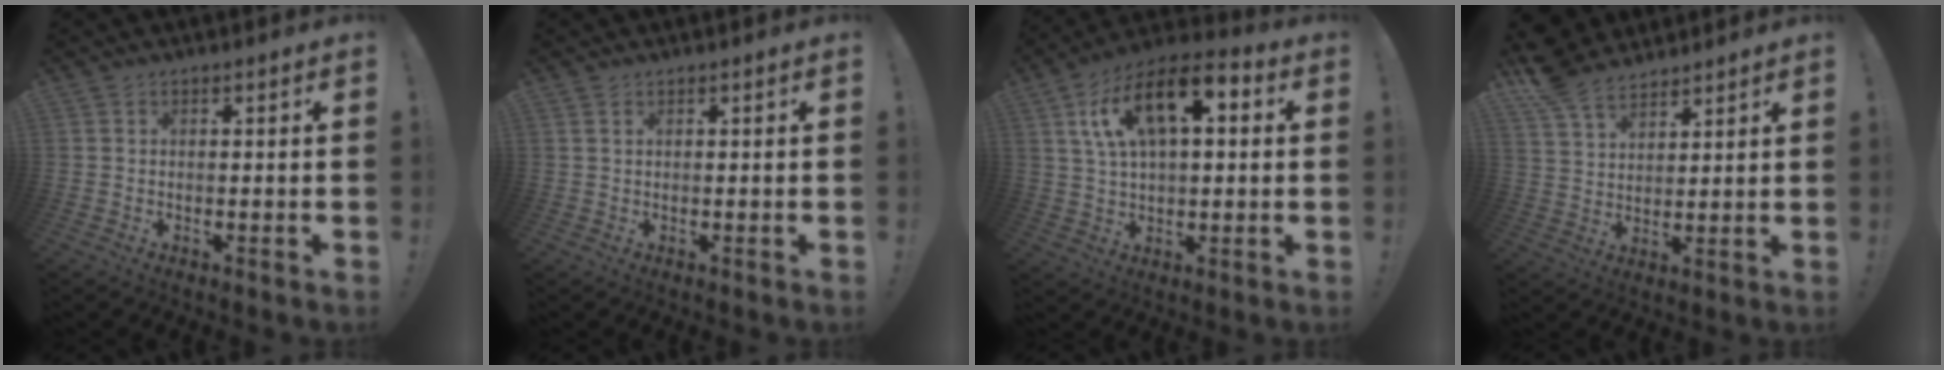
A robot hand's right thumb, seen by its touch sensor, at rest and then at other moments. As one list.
[{"total": 1.3, "force": [0.7, 0.8, 0.7], "torque": [-0.011, 0.001, 0.013]}, {"total": 16.9, "force": [6.2, 8.4, 13.3], "torque": [-0.228, -0.011, 0.107]}, {"total": 11.0, "force": [8.7, 5.5, 3.9], "torque": [-0.080, -0.048, 0.170]}]